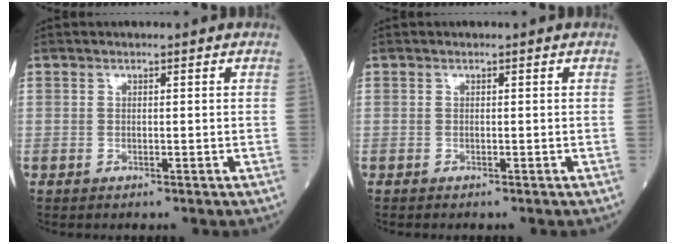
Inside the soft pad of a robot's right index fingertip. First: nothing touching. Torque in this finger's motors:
{"motor_torque": [-0.04, -0.05, -0.02, 0.00]}